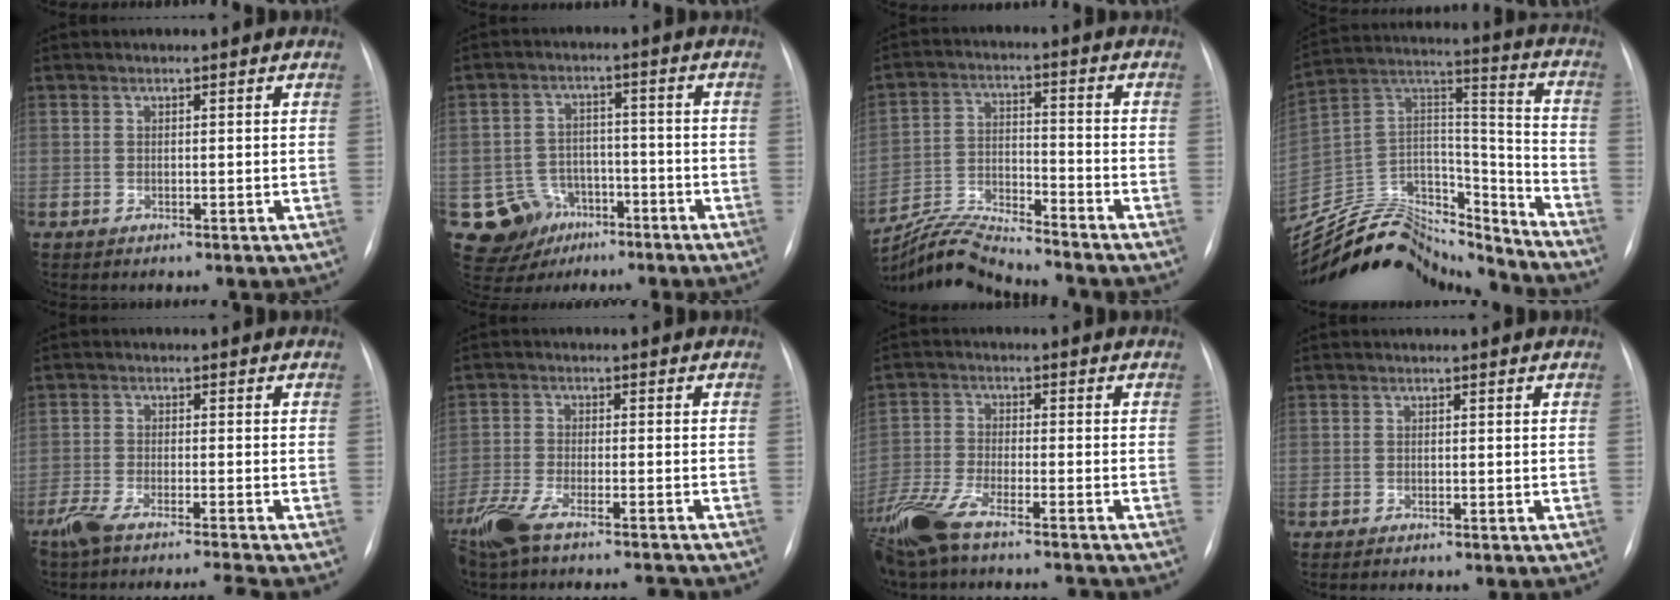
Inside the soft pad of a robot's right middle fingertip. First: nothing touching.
{"total": 8.3, "force": [-4.1, 7.1, 1.6], "torque": [-0.031, 0.008, -0.054]}
{"total": 8.8, "force": [-8.6, -1.2, 1.1], "torque": [-0.029, 0.001, -0.160]}
{"total": 22.1, "force": [-20.8, 5.3, 5.2], "torque": [-0.107, 0.049, -0.343]}
{"total": 8.3, "force": [-7.2, -1.1, 4.0], "torque": [-0.065, -0.020, -0.120]}
{"total": 11.3, "force": [-9.7, 0.8, 5.7], "torque": [-0.106, -0.011, -0.161]}
{"total": 13.0, "force": [-10.6, 1.6, 7.3], "torque": [-0.153, -0.022, -0.188]}
{"total": 1.1, "force": [-1.0, 0.1, 0.6], "torque": [-0.013, -0.003, -0.011]}